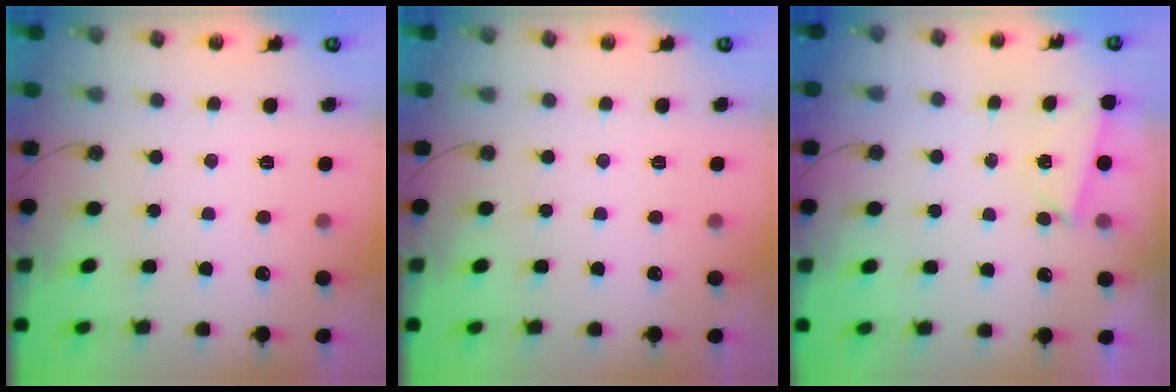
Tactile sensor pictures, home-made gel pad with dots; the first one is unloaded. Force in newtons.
{"total": 0.0}
{"total": 1.7, "press": 1.7, "slide": 0.4}